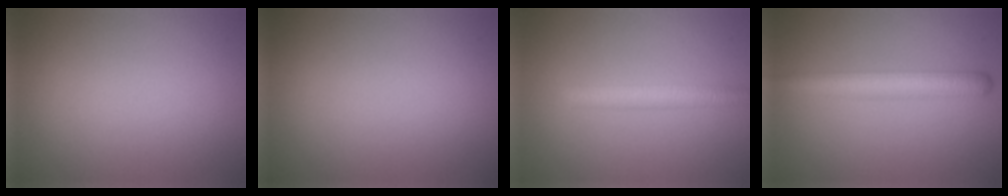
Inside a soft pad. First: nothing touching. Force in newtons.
{"total": 0.0}
{"total": 2.9, "press": 2.9, "slide": 0.0}
{"total": 4.3, "press": 4.3, "slide": 0.1}